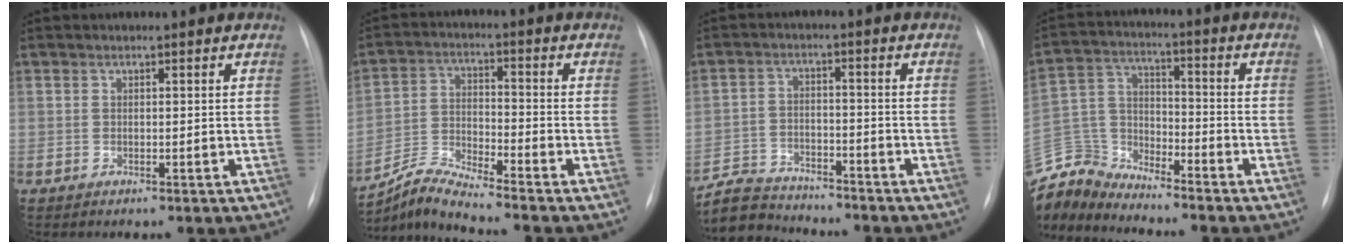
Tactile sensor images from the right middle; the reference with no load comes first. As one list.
[{"total": 8.0, "force": [-7.7, -1.6, 1.6], "torque": [-0.045, -0.008, -0.149]}, {"total": 8.8, "force": [-8.5, 1.9, 0.8], "torque": [-0.024, 0.005, -0.149]}, {"total": 10.4, "force": [-10.3, 1.1, -0.4], "torque": [-0.002, 0.033, -0.208]}]